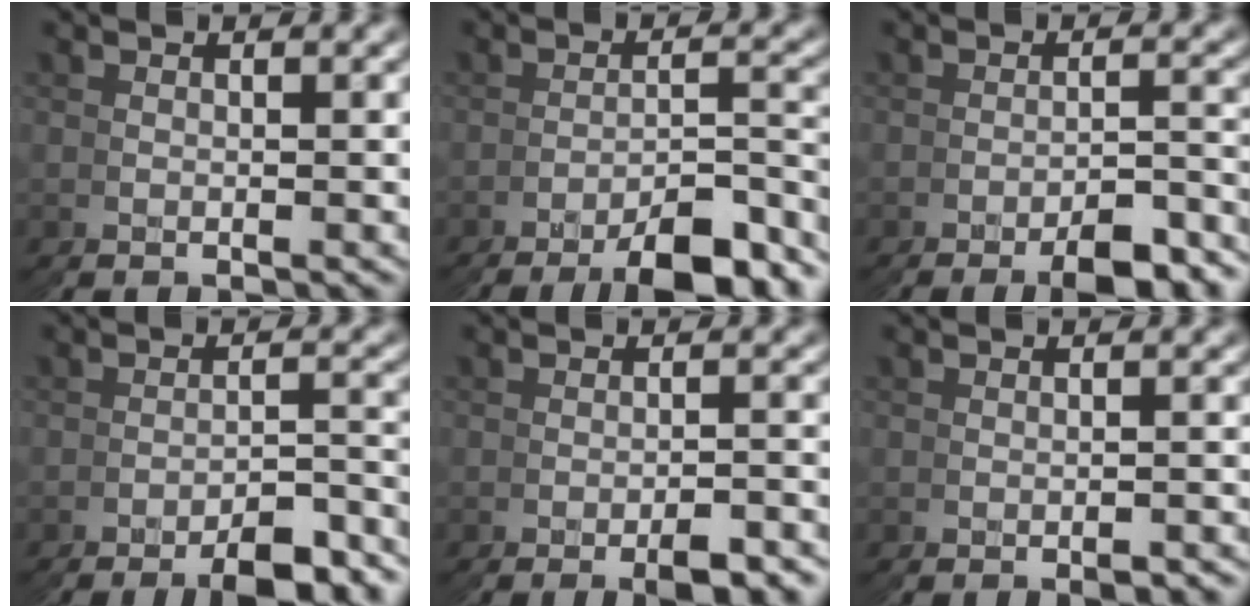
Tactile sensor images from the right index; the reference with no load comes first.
{"total": 7.2, "force": [-6.6, -0.2, 2.9], "torque": [-0.027, 0.000, -0.100]}
{"total": 4.7, "force": [-4.5, -0.1, 1.5], "torque": [-0.006, 0.002, -0.070]}
{"total": 5.3, "force": [-5.1, -0.2, 1.4], "torque": [-0.001, 0.003, -0.079]}
{"total": 2.1, "force": [-2.0, -0.6, 0.7], "torque": [-0.007, 0.007, -0.033]}
{"total": 1.1, "force": [-1.1, 0.1, 0.2], "torque": [-0.003, -0.003, -0.015]}